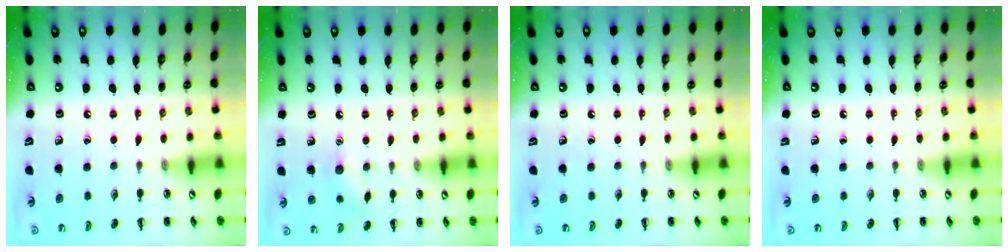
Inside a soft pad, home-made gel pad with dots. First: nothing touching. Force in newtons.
{"total": 6.9, "press": 6.8, "slide": 1.3}
{"total": 0.0}
{"total": 0.0}